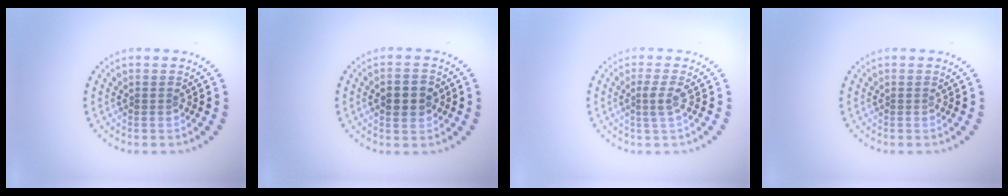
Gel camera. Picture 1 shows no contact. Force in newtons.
{"total": 3.7, "press": 3.7, "slide": 0.2}
{"total": 1.6, "press": 1.3, "slide": 1.0}
{"total": 0.0}